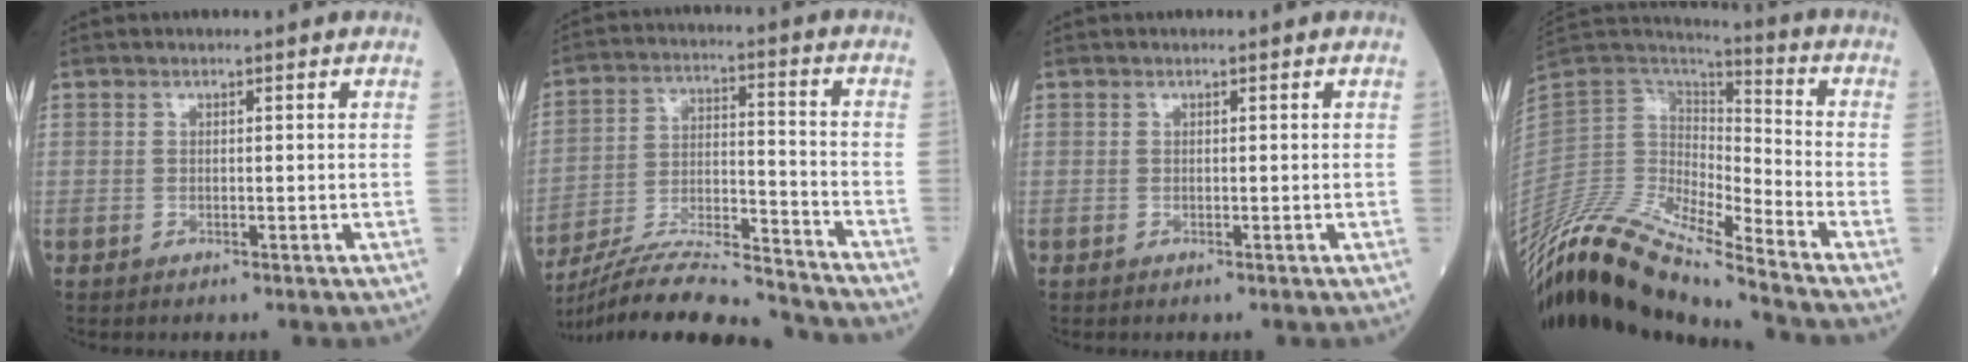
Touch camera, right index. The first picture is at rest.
{"total": 18.8, "force": [-17.5, 0.7, 7.0], "torque": [-0.151, -0.007, -0.296]}
{"total": 0.0}
{"total": 19.3, "force": [-16.8, 1.8, 9.2], "torque": [-0.192, 0.020, -0.324]}